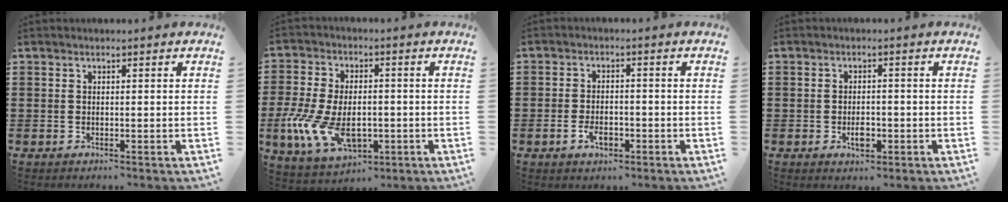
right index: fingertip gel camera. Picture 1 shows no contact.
{"total": 11.1, "force": [-2.8, 6.4, 8.7], "torque": [-0.198, -0.002, -0.047]}
{"total": 3.5, "force": [-1.5, 2.0, 2.4], "torque": [-0.050, 0.000, -0.029]}
{"total": 2.7, "force": [-0.9, 1.3, 2.2], "torque": [-0.040, 0.003, -0.016]}